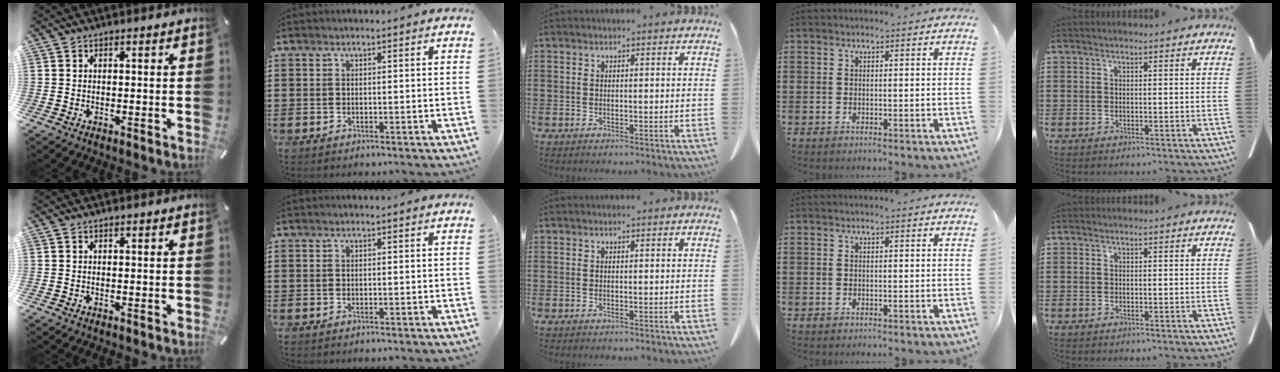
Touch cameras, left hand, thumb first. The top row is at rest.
{}